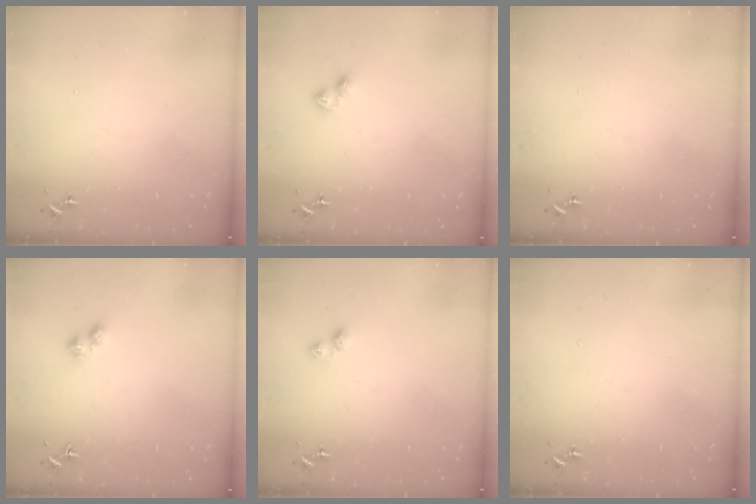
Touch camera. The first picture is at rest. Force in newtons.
{"total": 3.8, "press": 3.7, "slide": 0.6}
{"total": 0.0}
{"total": 3.5, "press": 3.4, "slide": 0.5}
{"total": 4.6, "press": 4.6, "slide": 0.2}
{"total": 0.0}